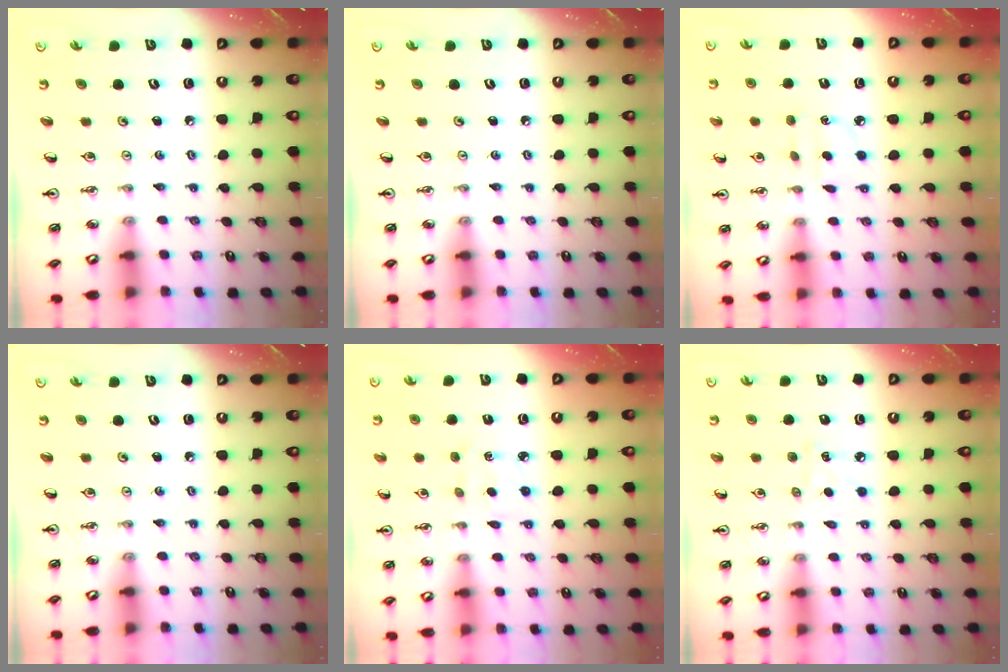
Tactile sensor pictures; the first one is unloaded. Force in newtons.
{"total": 0.0}
{"total": 3.9, "press": 3.9, "slide": 0.5}
{"total": 0.0}
{"total": 3.4, "press": 3.4, "slide": 0.5}
{"total": 5.4, "press": 5.4, "slide": 0.7}